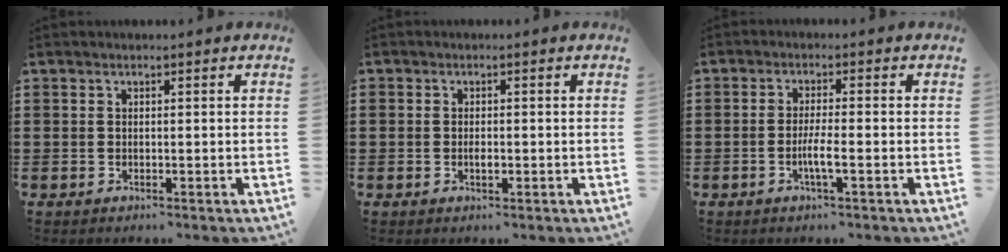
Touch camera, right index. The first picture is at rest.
{"total": 1.2, "force": [-0.4, 0.7, 1.0], "torque": [-0.018, -0.001, -0.006]}
{"total": 3.7, "force": [-1.4, 0.2, 3.4], "torque": [-0.066, -0.005, -0.028]}